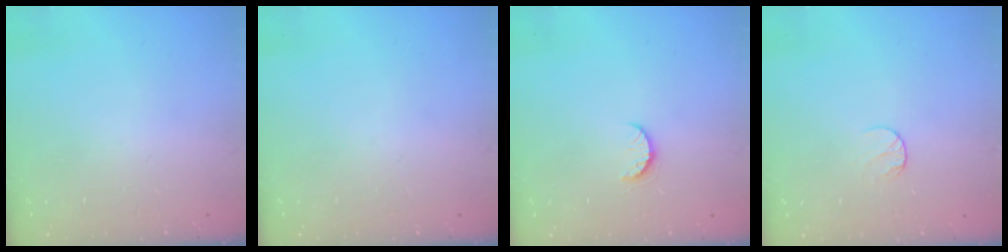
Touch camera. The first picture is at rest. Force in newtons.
{"total": 0.0}
{"total": 7.0, "press": 6.9, "slide": 0.5}
{"total": 5.9, "press": 5.8, "slide": 0.6}